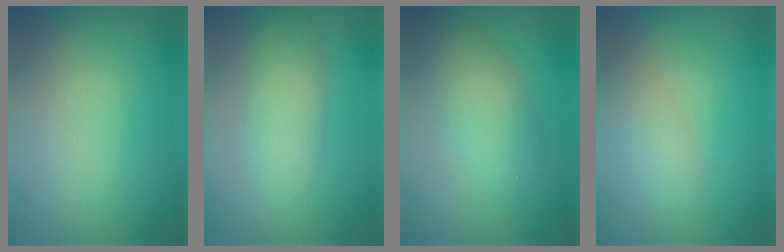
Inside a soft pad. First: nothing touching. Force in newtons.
{"total": 3.4, "press": 3.4, "slide": 0.1}
{"total": 4.1, "press": 4.1, "slide": 0.1}
{"total": 2.9, "press": 2.9, "slide": 0.2}